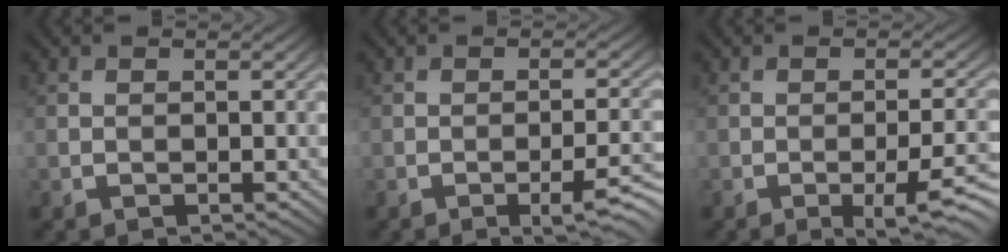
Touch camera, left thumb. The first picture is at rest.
{"total": 4.3, "force": [-2.3, 0.6, 3.6], "torque": [-0.052, 0.003, -0.028]}
{"total": 5.8, "force": [-2.6, 1.1, 5.1], "torque": [-0.071, 0.000, -0.028]}